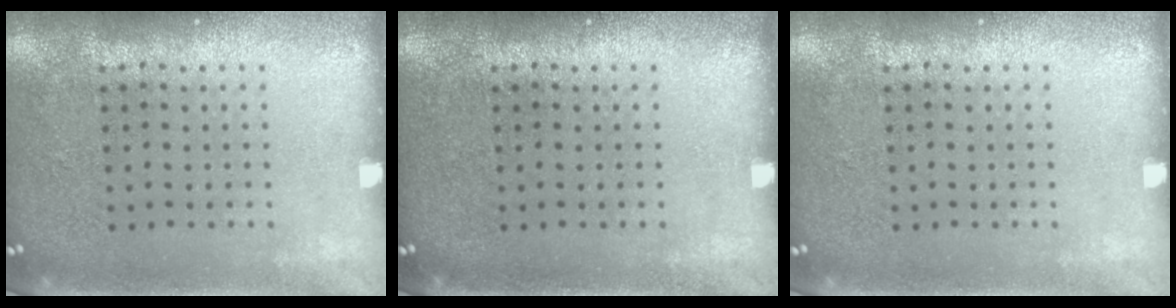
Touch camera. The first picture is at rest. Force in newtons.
{"total": 0.0}
{"total": 0.0}